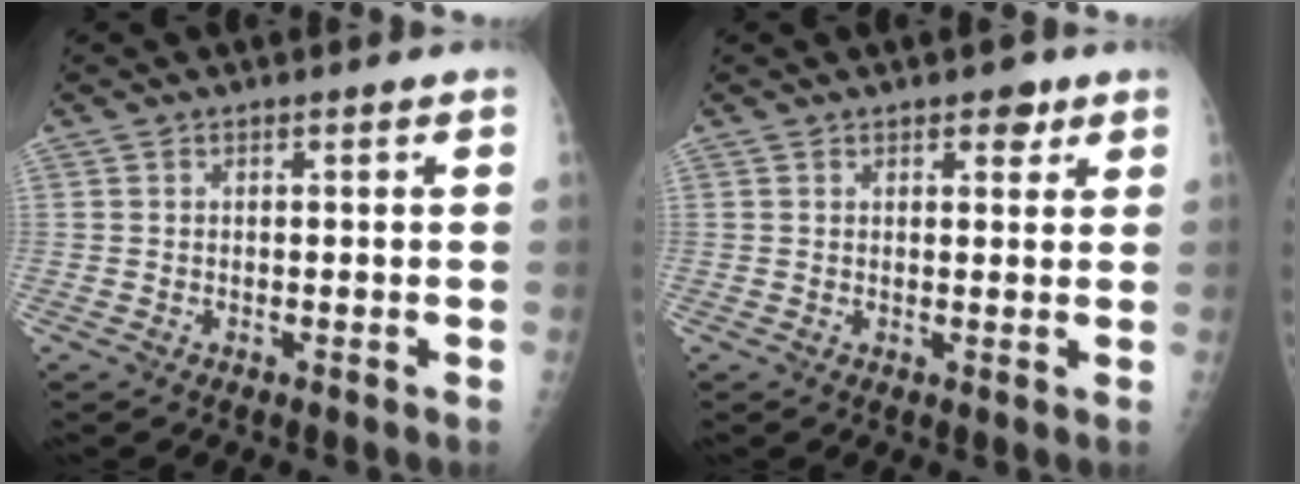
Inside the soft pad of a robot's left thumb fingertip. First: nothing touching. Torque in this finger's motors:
{"motor_torque": [-0.20, -0.09, -0.16, -0.29, 0.04]}